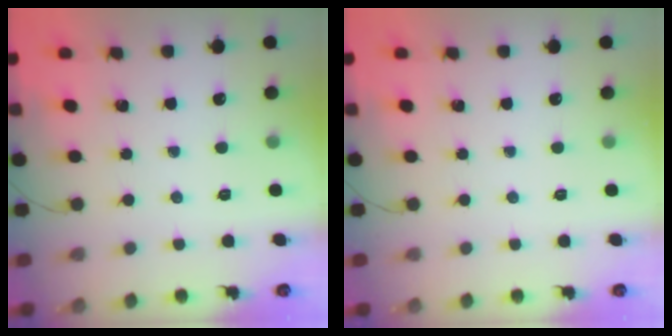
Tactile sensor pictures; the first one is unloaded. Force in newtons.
{"total": 0.0}